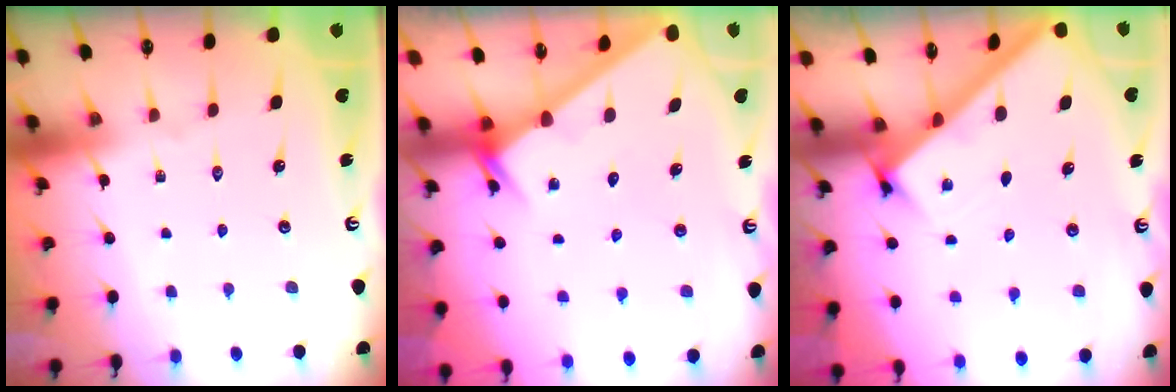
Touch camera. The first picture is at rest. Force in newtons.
{"total": 2.6, "press": 2.6, "slide": 0.0}
{"total": 2.5, "press": 2.5, "slide": 0.3}